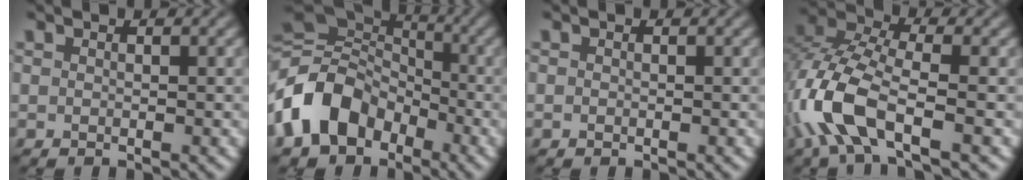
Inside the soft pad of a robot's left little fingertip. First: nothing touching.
{"total": 11.1, "force": [-4.0, 8.4, 6.0], "torque": [-0.126, -0.006, -0.093]}
{"total": 0.0}
{"total": 8.7, "force": [-3.6, 3.8, 7.0], "torque": [-0.167, 0.006, -0.086]}